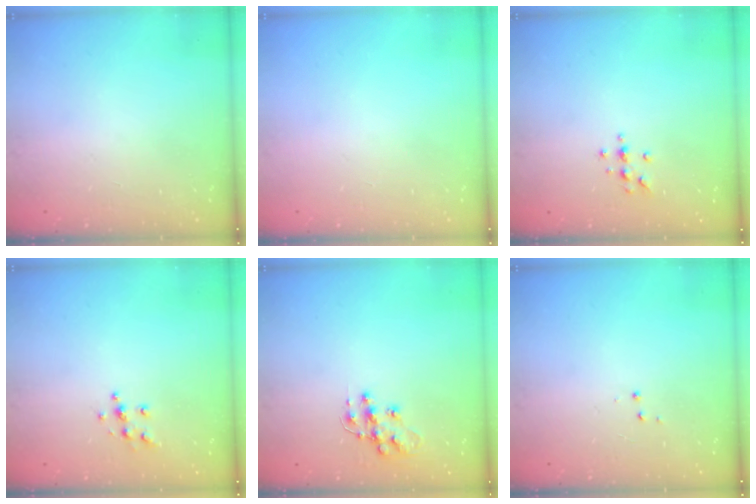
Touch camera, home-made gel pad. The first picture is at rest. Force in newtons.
{"total": 0.0}
{"total": 5.6, "press": 5.5, "slide": 0.7}
{"total": 5.9, "press": 5.9, "slide": 0.5}
{"total": 10.7, "press": 10.7, "slide": 0.7}
{"total": 2.9, "press": 2.8, "slide": 0.4}